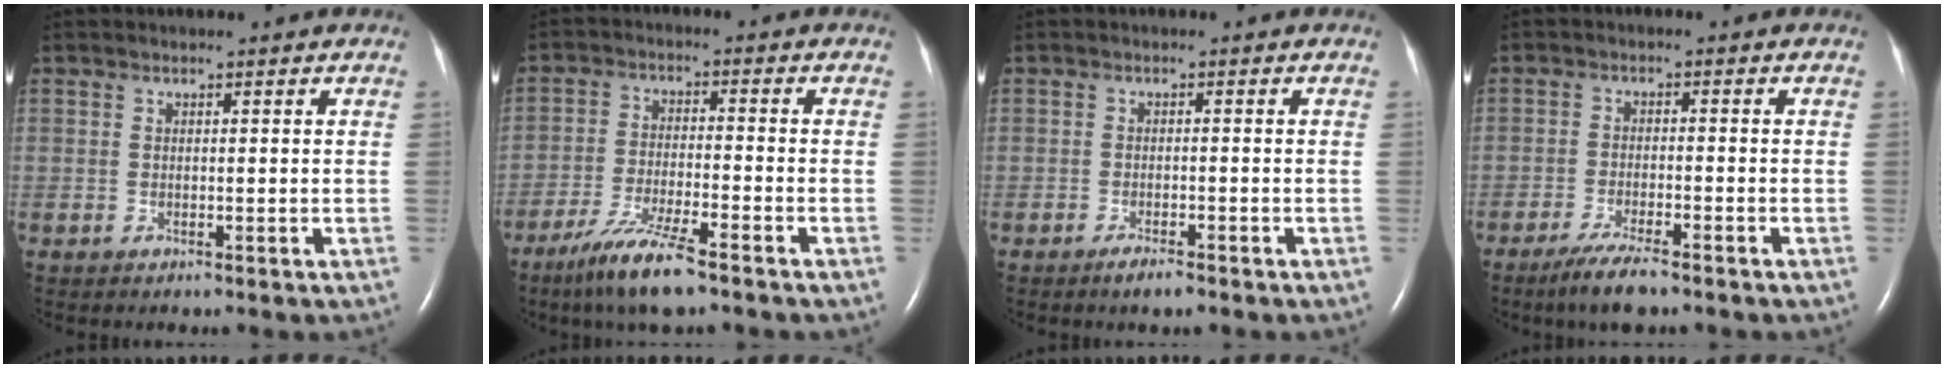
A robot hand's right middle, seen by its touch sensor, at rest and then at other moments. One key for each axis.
{"total": 8.7, "fx": -6.2, "fy": 0.7, "fz": 5.9, "tx": -0.125, "ty": -0.024, "tz": -0.116}
{"total": 2.2, "fx": -1.7, "fy": 0.3, "fz": 1.3, "tx": -0.035, "ty": -0.004, "tz": -0.027}
{"total": 5.6, "fx": -4.2, "fy": 0.6, "fz": 3.7, "tx": -0.079, "ty": -0.014, "tz": -0.074}